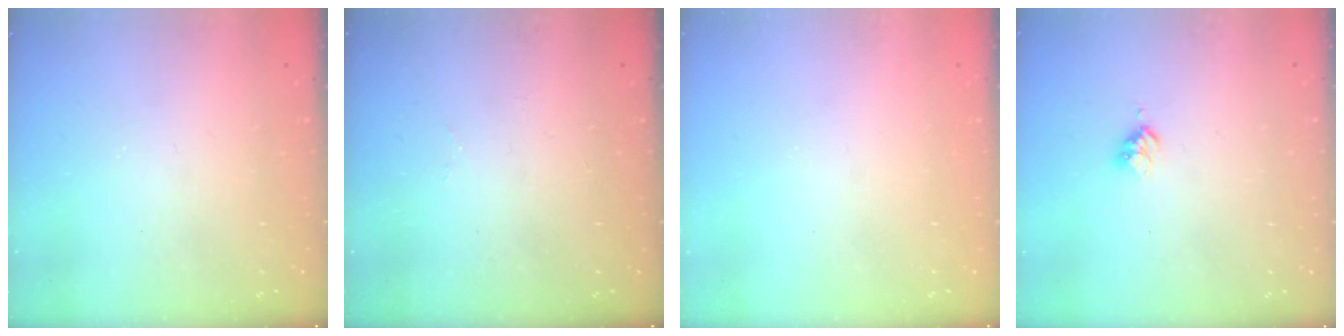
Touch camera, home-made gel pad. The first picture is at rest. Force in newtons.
{"total": 2.0, "press": 1.9, "slide": 0.8}
{"total": 0.6, "press": 0.4, "slide": 0.4}
{"total": 3.0, "press": 2.9, "slide": 0.4}